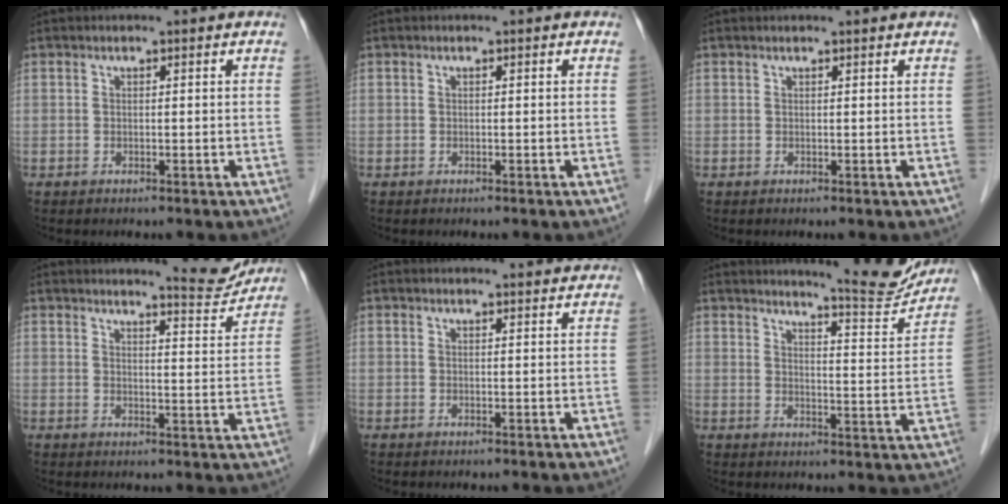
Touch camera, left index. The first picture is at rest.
{"total": 0.0}
{"total": 1.6, "force": [1.6, 0.0, 0.3], "torque": [-0.009, 0.006, 0.019]}
{"total": 6.2, "force": [6.1, 0.1, 0.8], "torque": [-0.018, -0.029, 0.071]}
{"total": 3.8, "force": [3.8, 0.4, 0.6], "torque": [-0.013, 0.005, 0.037]}
{"total": 10.5, "force": [10.4, -0.1, 2.0], "torque": [-0.028, -0.038, 0.128]}